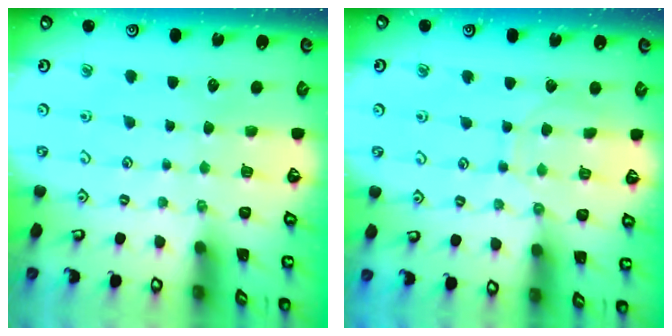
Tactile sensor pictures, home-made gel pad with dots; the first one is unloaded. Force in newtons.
{"total": 6.9, "press": 6.8, "slide": 0.8}